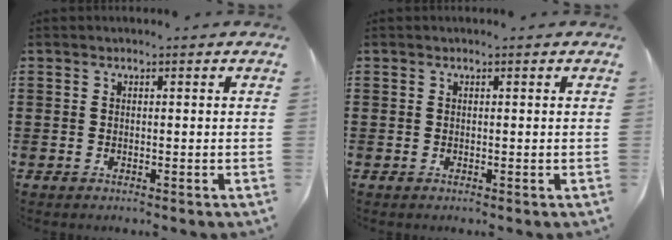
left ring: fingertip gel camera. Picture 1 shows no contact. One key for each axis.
{"total": 0.0}